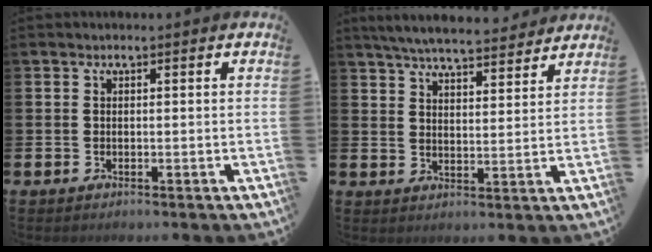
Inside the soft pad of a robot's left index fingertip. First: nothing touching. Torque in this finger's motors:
{"motor_torque": [1.12, -1.02, 0.60, 0.16]}